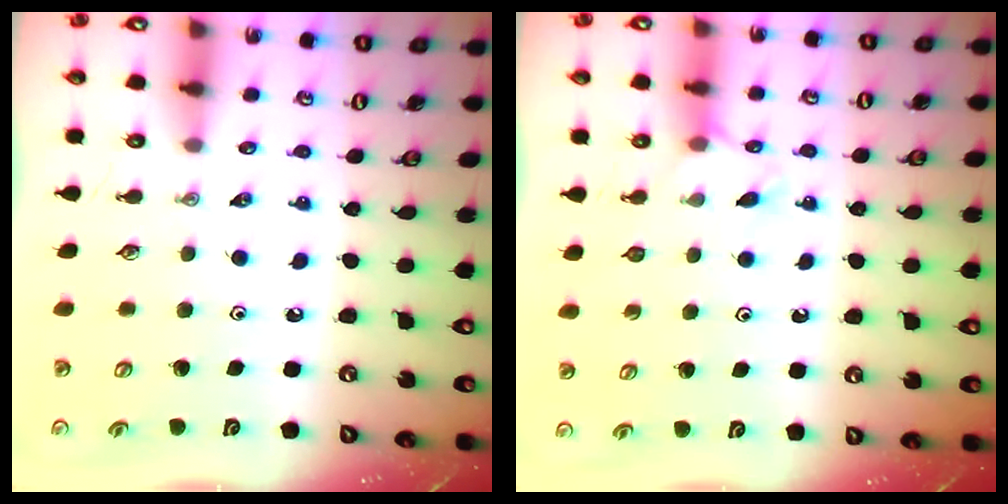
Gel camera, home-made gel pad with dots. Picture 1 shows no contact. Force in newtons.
{"total": 4.5, "press": 4.4, "slide": 0.6}